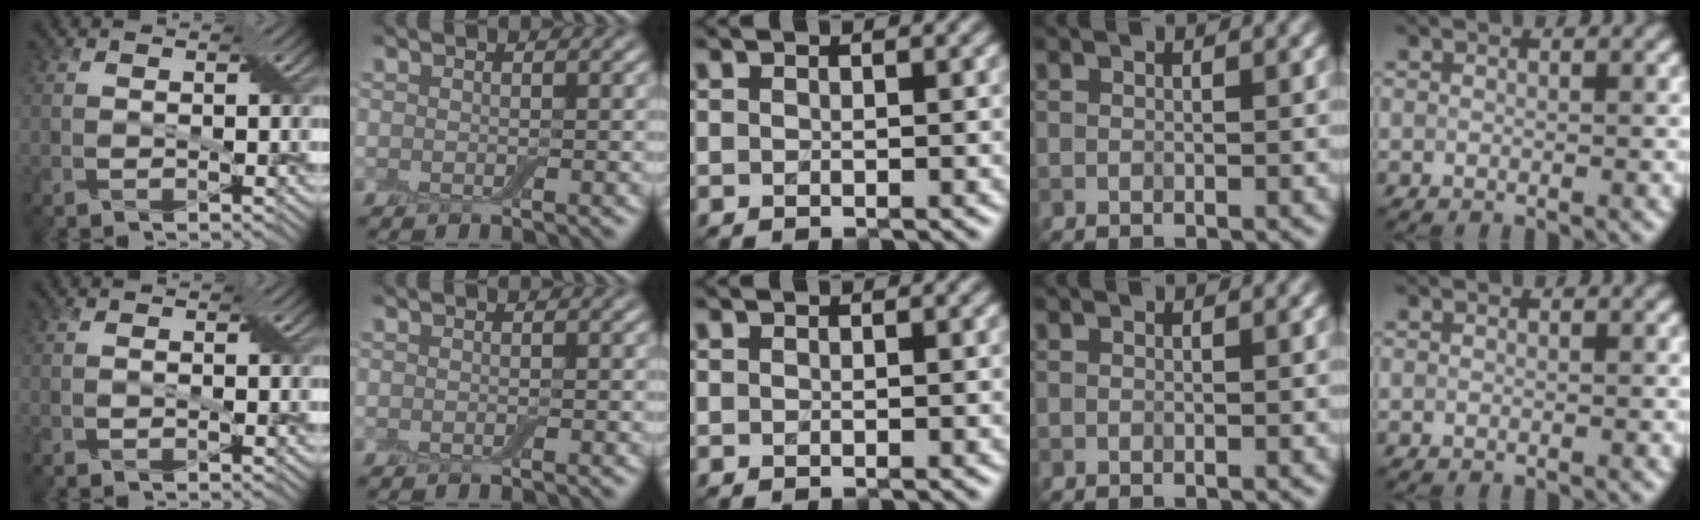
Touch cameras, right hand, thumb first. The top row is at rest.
{}